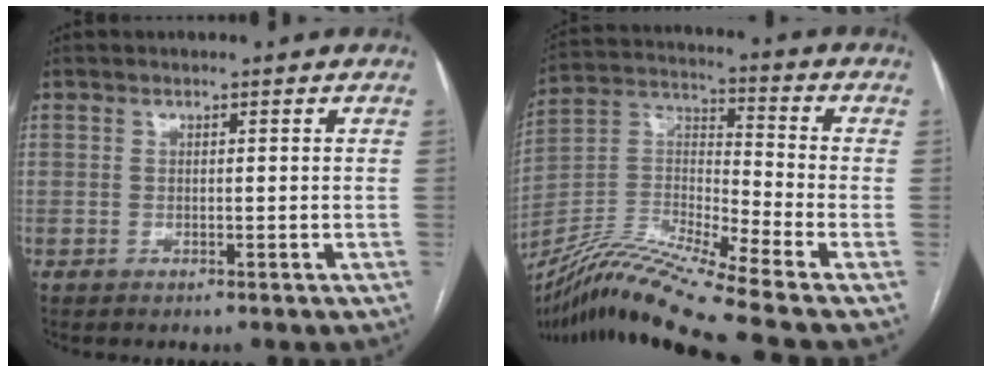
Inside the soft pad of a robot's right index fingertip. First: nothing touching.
{"total": 17.1, "force": [-14.1, -1.5, 9.7], "torque": [-0.204, -0.007, -0.265]}